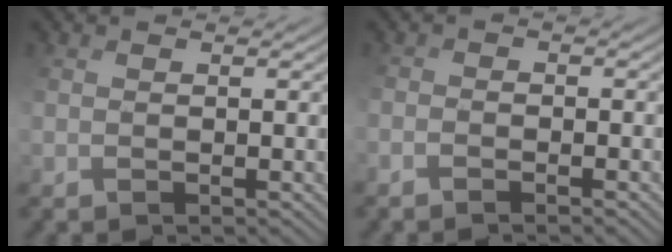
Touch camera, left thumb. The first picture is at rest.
{"total": 1.6, "force": [-1.5, 0.4, 0.5], "torque": [-0.005, 0.005, -0.025]}